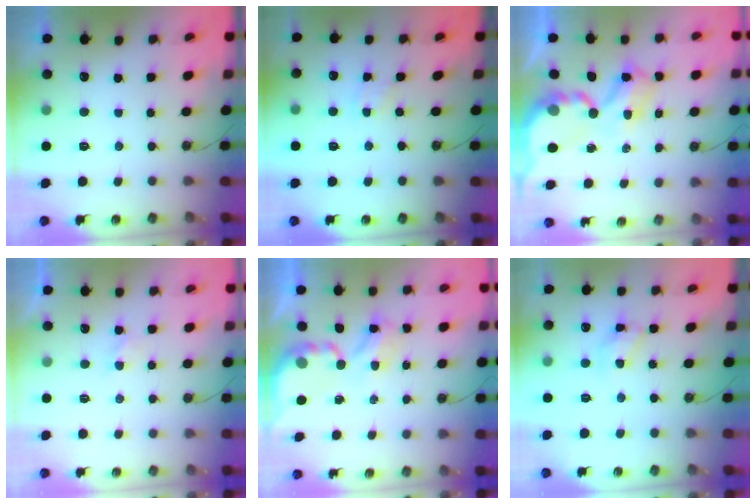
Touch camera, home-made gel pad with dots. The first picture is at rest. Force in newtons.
{"total": 2.2, "press": 2.1, "slide": 0.4}
{"total": 8.0, "press": 8.0, "slide": 0.4}
{"total": 1.5, "press": 1.4, "slide": 0.4}
{"total": 3.8, "press": 3.8, "slide": 0.2}
{"total": 10.0, "press": 10.0, "slide": 0.1}